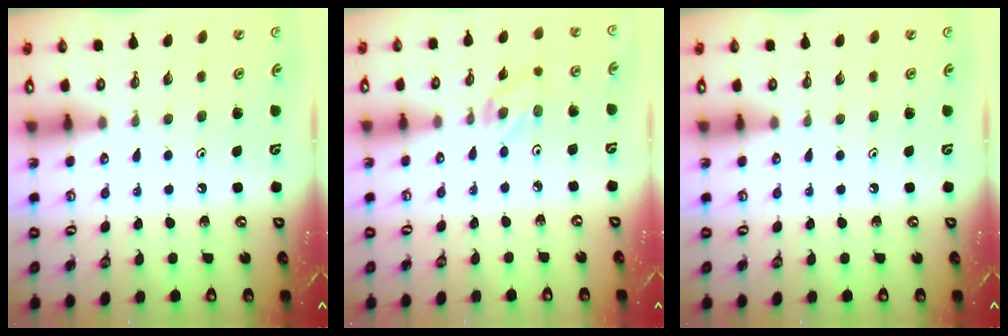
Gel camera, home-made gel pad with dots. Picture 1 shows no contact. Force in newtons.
{"total": 2.6, "press": 2.6, "slide": 0.4}
{"total": 0.0}